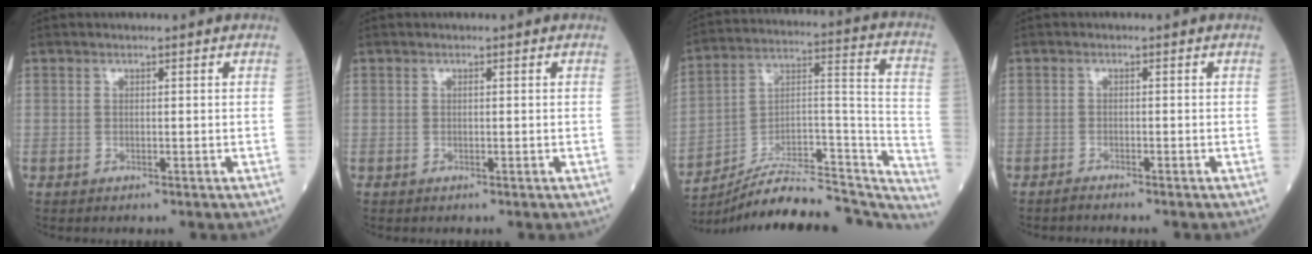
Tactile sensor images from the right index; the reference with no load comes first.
{"total": 0.0}
{"total": 27.7, "force": [-25.2, 5.9, 9.7], "torque": [-0.104, 0.047, -0.363]}
{"total": 1.6, "force": [-1.4, -0.1, 0.6], "torque": [-0.014, -0.001, -0.019]}